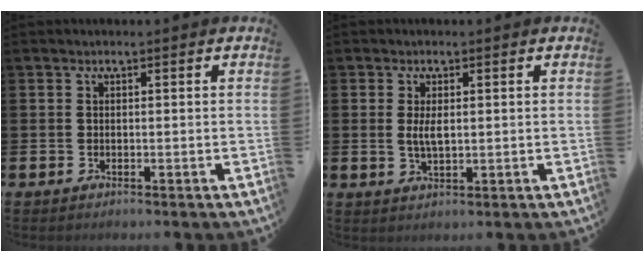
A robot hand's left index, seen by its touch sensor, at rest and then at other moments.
{"total": 2.6, "force": [0.5, 1.0, 2.4], "torque": [-0.048, 0.004, 0.006]}